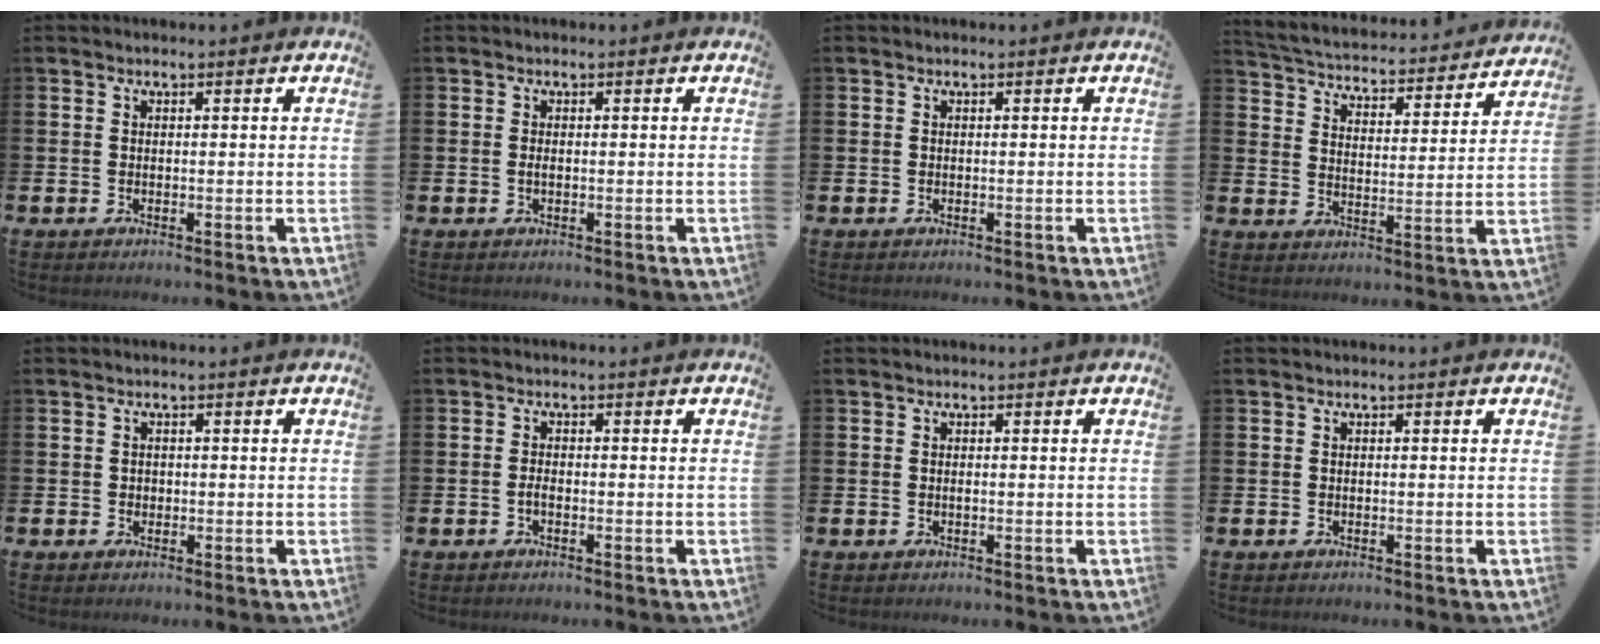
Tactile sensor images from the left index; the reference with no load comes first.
{"total": 0.6, "force": [-0.1, 0.2, 0.5], "torque": [-0.012, 0.000, -0.002]}
{"total": 0.0}
{"total": 4.1, "force": [4.0, 0.8, 0.6], "torque": [-0.037, -0.040, 0.060]}
{"total": 0.9, "force": [0.2, 0.8, 0.3], "torque": [0.008, 0.001, -0.002]}
{"total": 1.1, "force": [-0.5, 0.4, 0.8], "torque": [-0.009, -0.005, -0.012]}
{"total": 0.0}
{"total": 0.0}